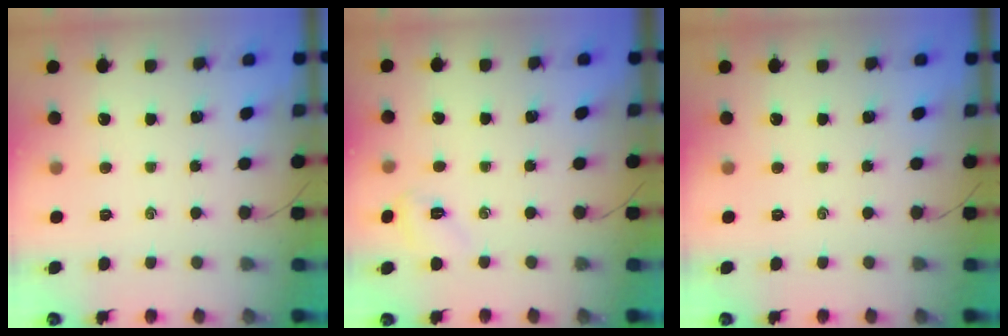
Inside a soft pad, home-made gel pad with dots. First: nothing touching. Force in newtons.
{"total": 3.9, "press": 3.7, "slide": 1.1}
{"total": 0.0}